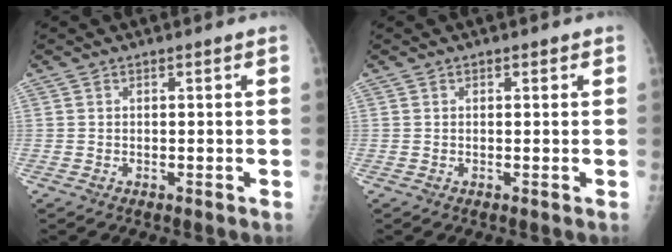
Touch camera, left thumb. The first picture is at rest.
{"total": 0.6, "force": [0.3, 0.4, 0.3], "torque": [-0.003, 0.000, 0.001]}